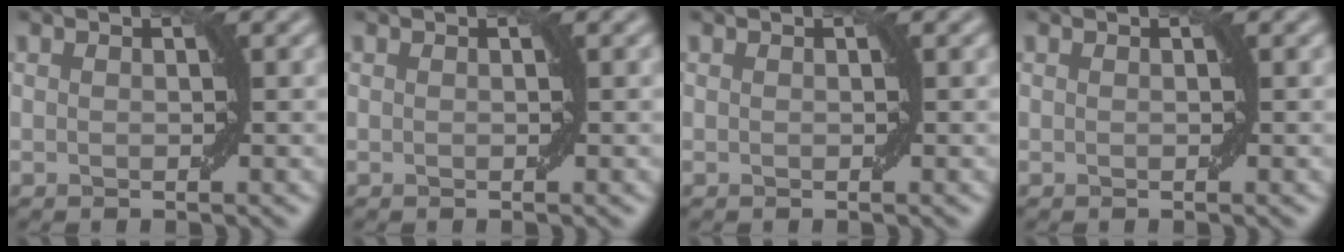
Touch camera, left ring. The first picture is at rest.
{"total": 0.0}
{"total": 0.0}
{"total": 0.0}